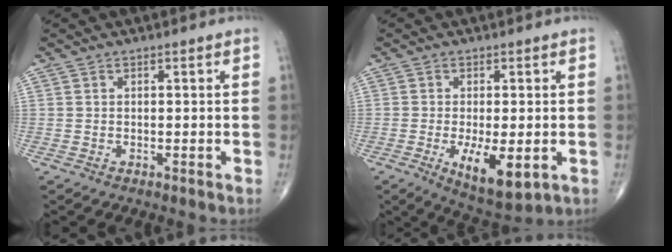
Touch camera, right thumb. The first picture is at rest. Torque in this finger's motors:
{"motor_torque": [1.31, 1.22, 0.11, -0.17, 0.23]}